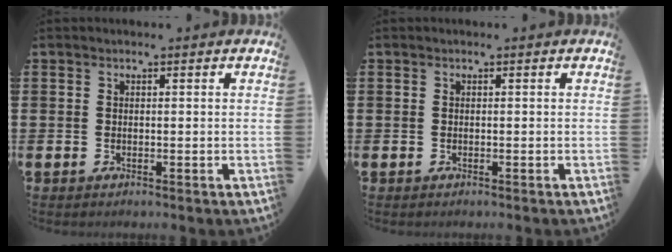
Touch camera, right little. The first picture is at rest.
{"total": 0.0}